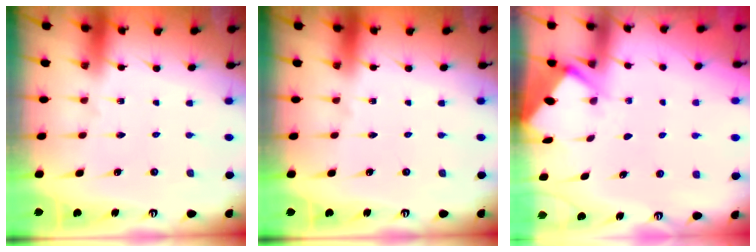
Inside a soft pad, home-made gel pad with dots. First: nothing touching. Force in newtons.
{"total": 0.0}
{"total": 2.8, "press": 2.8, "slide": 0.4}